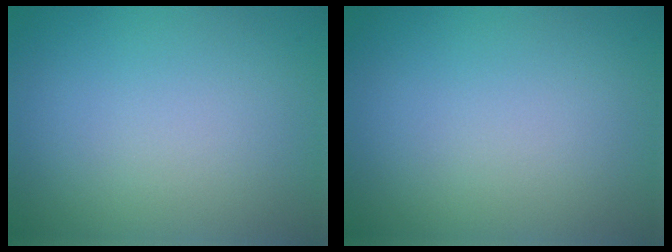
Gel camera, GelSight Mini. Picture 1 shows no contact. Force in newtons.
{"total": 0.0}